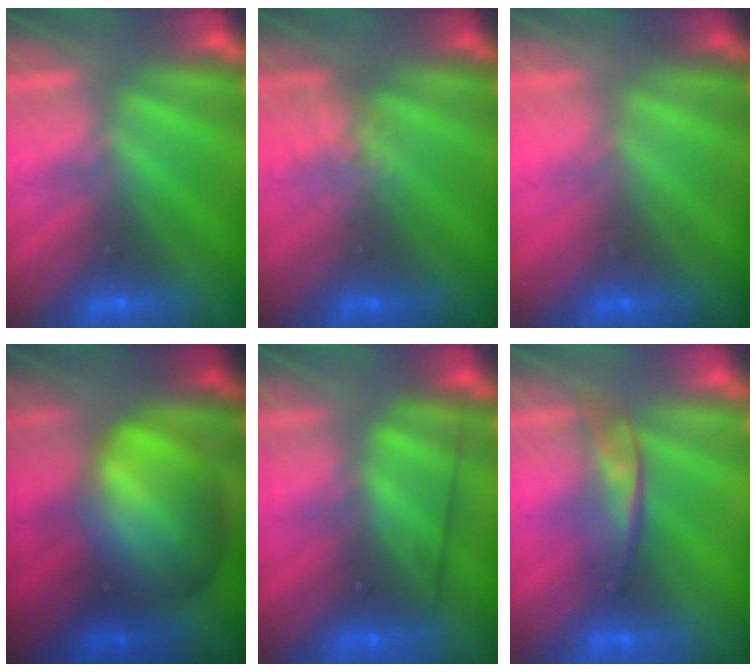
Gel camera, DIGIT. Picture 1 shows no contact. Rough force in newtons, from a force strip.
{"total": 2.2}
{"total": 2.0}
{"total": 8.3}
{"total": 2.6}
{"total": 2.2}